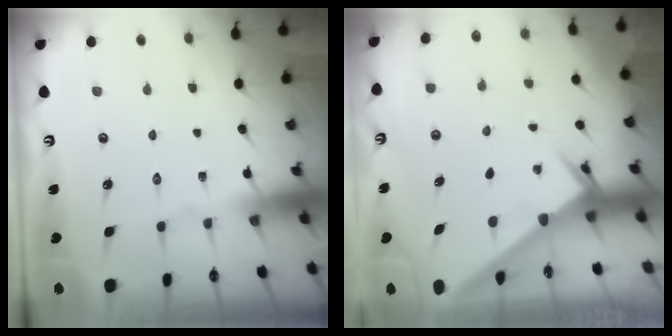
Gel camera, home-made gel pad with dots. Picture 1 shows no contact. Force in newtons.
{"total": 2.4, "press": 2.4, "slide": 0.3}